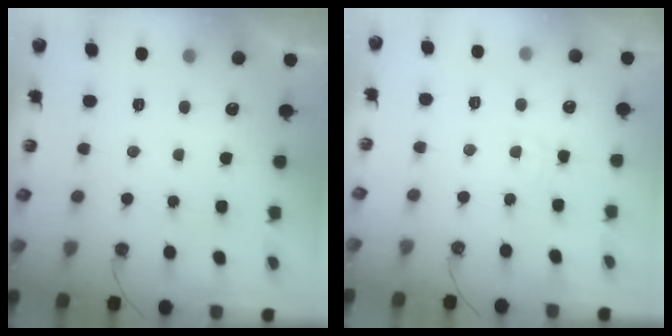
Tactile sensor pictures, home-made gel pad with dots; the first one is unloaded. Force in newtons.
{"total": 4.0, "press": 4.0, "slide": 0.4}